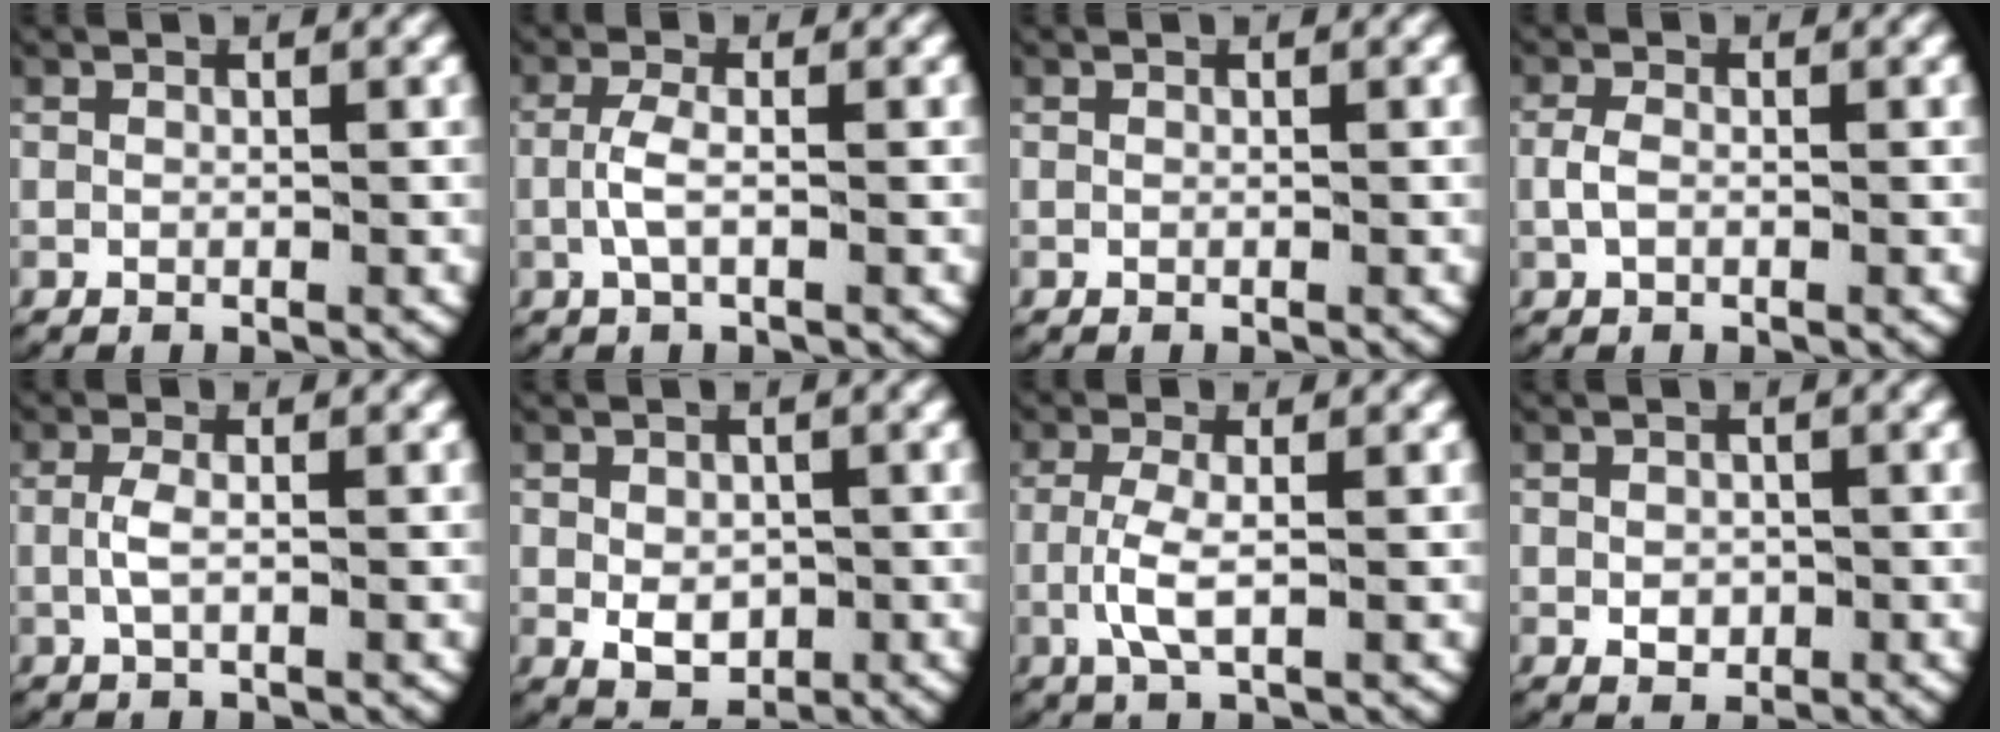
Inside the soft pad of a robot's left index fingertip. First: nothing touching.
{"total": 2.2, "force": [-0.5, 0.6, 2.0], "torque": [-0.057, -0.005, -0.006]}
{"total": 0.0}
{"total": 1.4, "force": [-0.3, 0.8, 1.1], "torque": [-0.038, -0.005, -0.001]}
{"total": 1.6, "force": [-0.3, 0.3, 1.5], "torque": [-0.046, -0.006, -0.002]}
{"total": 2.8, "force": [-0.8, 2.0, 1.8], "torque": [-0.041, -0.024, 0.004]}
{"total": 3.0, "force": [-0.4, 0.9, 2.8], "torque": [-0.072, -0.010, -0.004]}
{"total": 1.4, "force": [-0.5, 1.1, 0.8], "torque": [-0.023, -0.015, 0.003]}